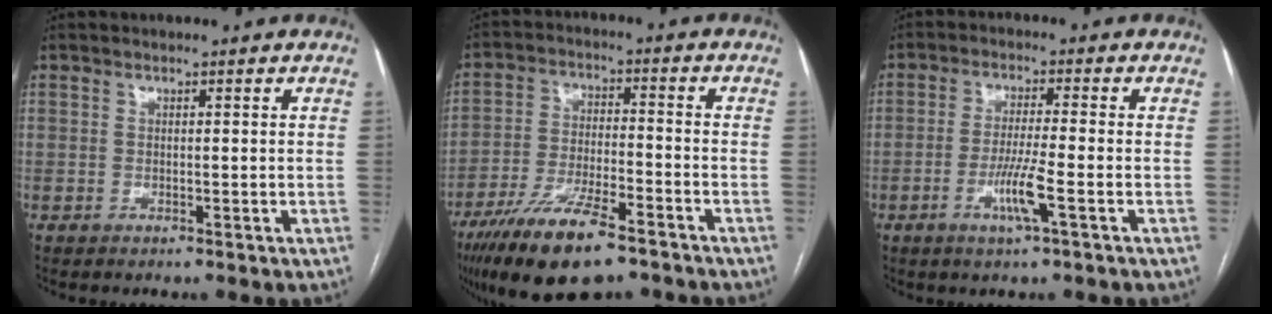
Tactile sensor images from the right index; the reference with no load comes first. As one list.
[{"total": 14.0, "force": [-9.6, 3.1, 9.7], "torque": [-0.186, -0.024, -0.169]}, {"total": 5.9, "force": [-2.3, -0.3, 5.4], "torque": [-0.103, -0.011, -0.045]}]